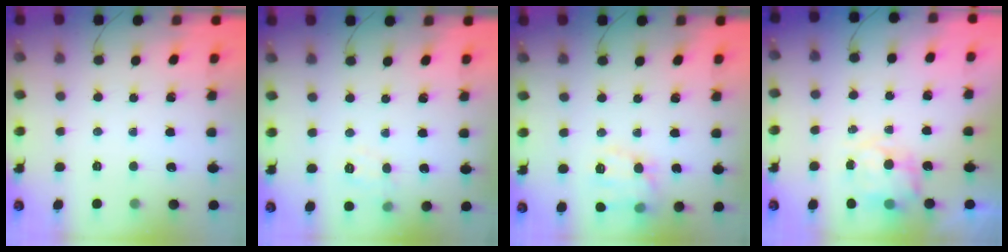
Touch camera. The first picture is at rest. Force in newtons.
{"total": 8.7, "press": 8.6, "slide": 1.4}
{"total": 12.4, "press": 12.4, "slide": 0.3}
{"total": 8.3, "press": 8.2, "slide": 1.1}